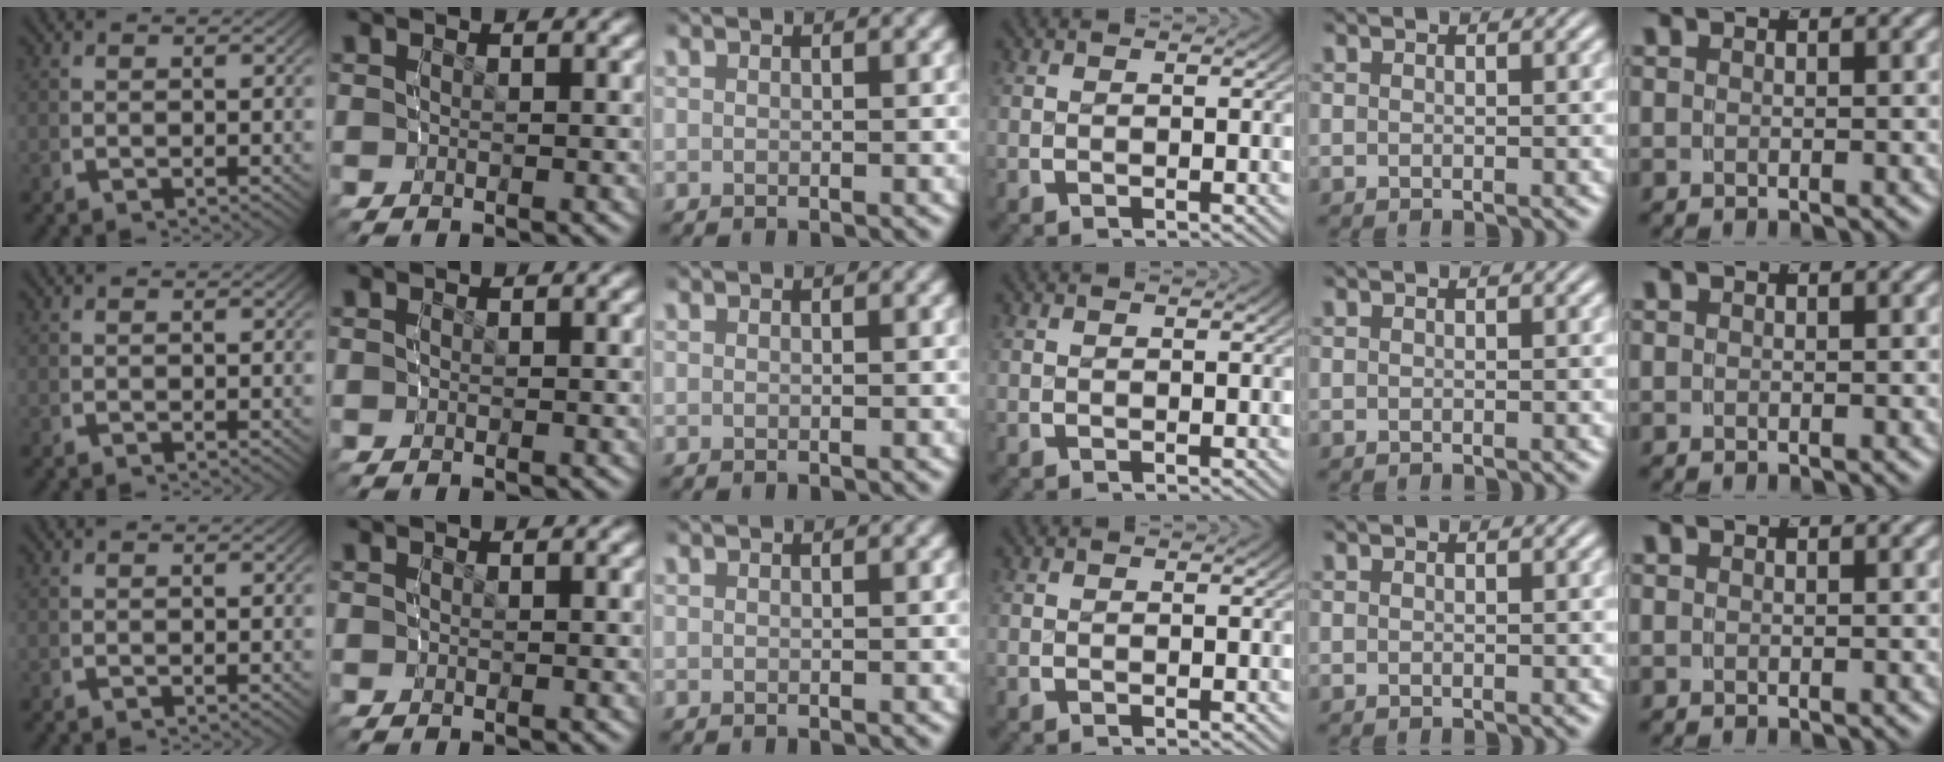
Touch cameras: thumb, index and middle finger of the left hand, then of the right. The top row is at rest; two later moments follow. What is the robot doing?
{"motion": "reach", "object": "shoes"}